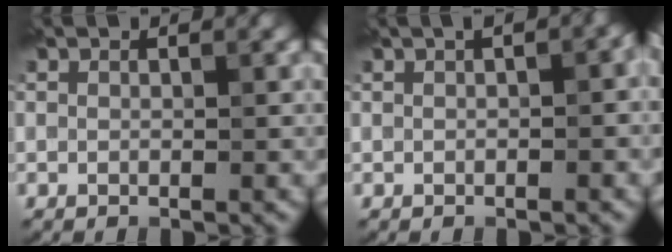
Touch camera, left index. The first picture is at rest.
{"total": 2.3, "force": [0.4, 0.9, 2.2], "torque": [-0.018, 0.010, 0.006]}